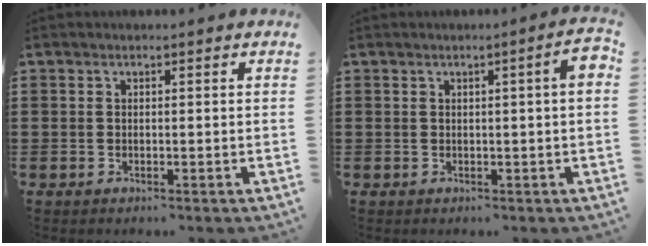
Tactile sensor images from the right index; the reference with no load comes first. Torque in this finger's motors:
{"motor_torque": [0.66, -0.21, 0.09, 0.07]}